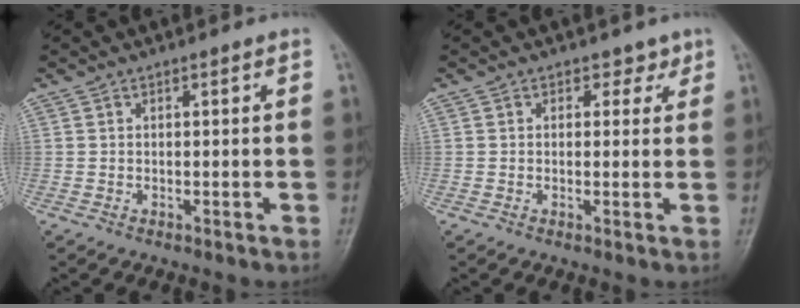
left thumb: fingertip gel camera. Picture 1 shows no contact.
{"total": 2.1, "force": [1.2, 1.6, 0.6], "torque": [0.013, -0.003, 0.007]}